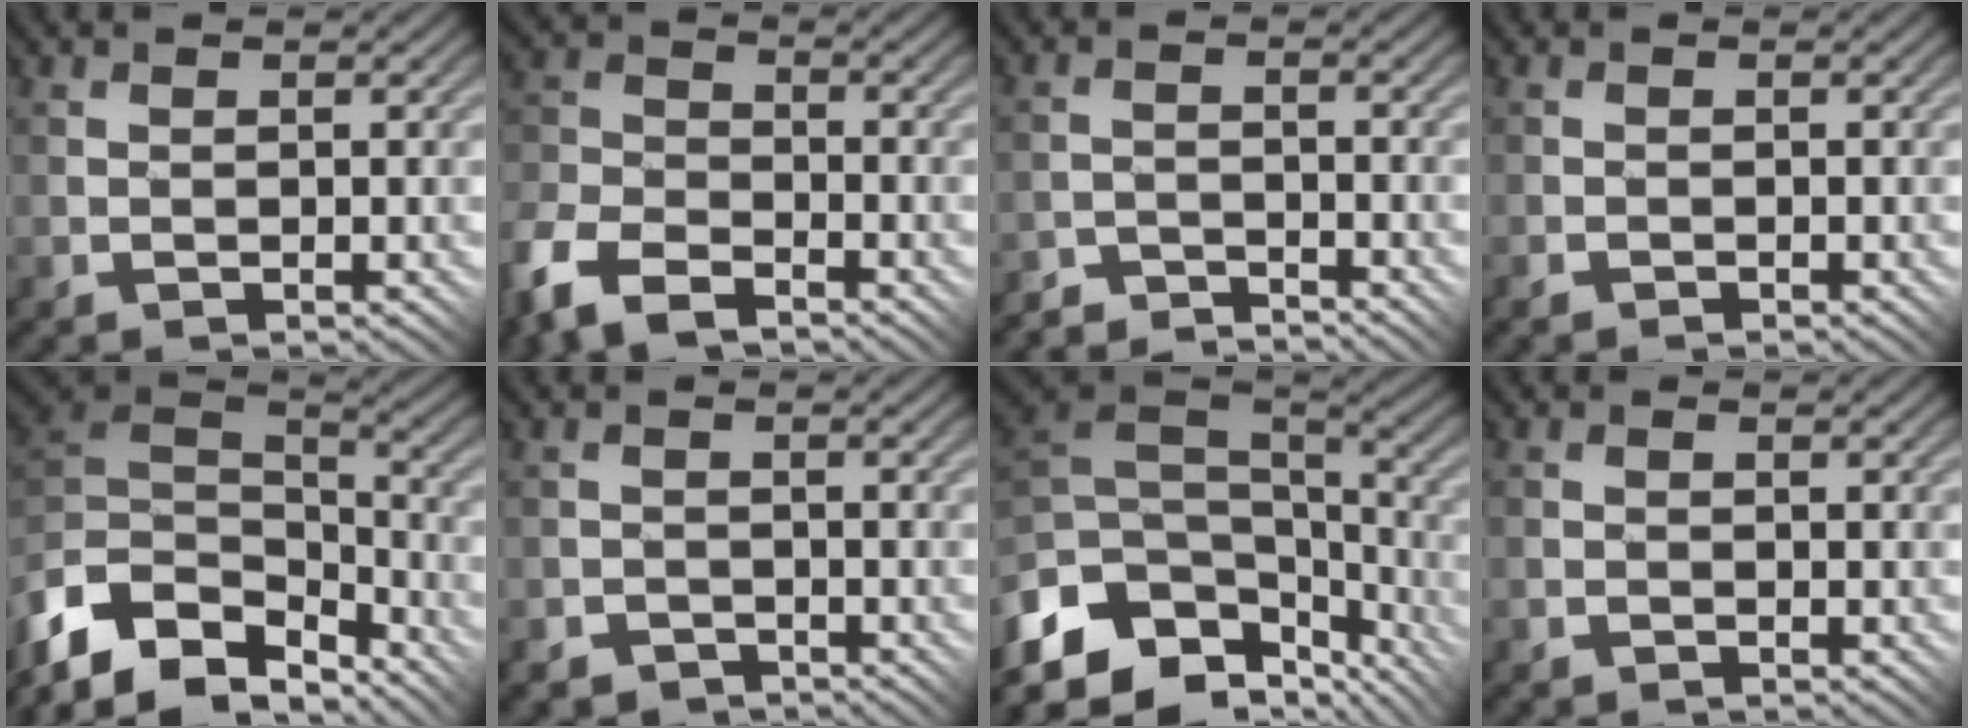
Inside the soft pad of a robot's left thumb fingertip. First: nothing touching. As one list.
[{"total": 9.7, "force": [-6.9, 4.7, 4.9], "torque": [-0.126, -0.019, -0.144]}, {"total": 3.4, "force": [-3.4, -0.4, -0.4], "torque": [0.013, 0.011, -0.072]}, {"total": 0.7, "force": [-0.7, 0.0, -0.1], "torque": [0.004, 0.001, -0.017]}, {"total": 12.3, "force": [-8.2, 6.6, 6.2], "torque": [-0.191, 0.002, -0.136]}, {"total": 2.3, "force": [-2.0, 1.2, -0.3], "torque": [0.013, 0.011, -0.041]}, {"total": 13.4, "force": [-6.3, 7.3, 9.3], "torque": [-0.239, -0.010, -0.100]}, {"total": 0.9, "force": [-0.8, 0.5, 0.0], "torque": [0.008, 0.004, -0.019]}]